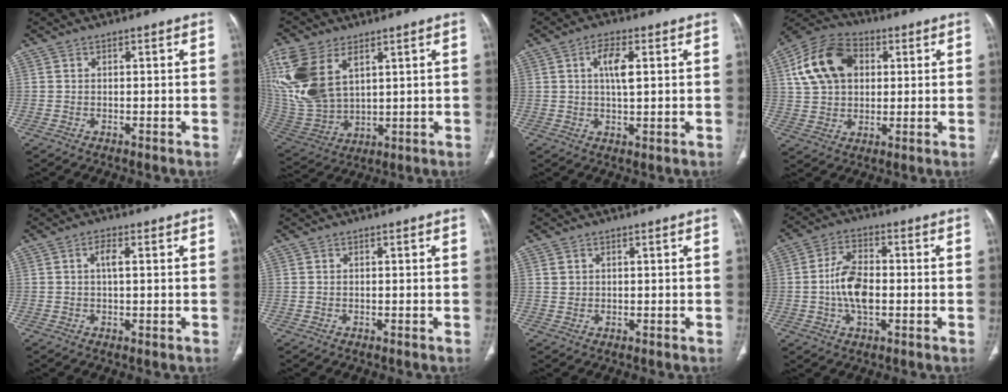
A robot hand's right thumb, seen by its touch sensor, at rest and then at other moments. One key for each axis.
{"total": 17.8, "fx": 7.0, "fy": 10.5, "fz": 12.6, "tx": -0.285, "ty": -0.019, "tz": 0.151}
{"total": 5.6, "fx": 1.4, "fy": 1.9, "fz": 5.1, "tx": -0.092, "ty": -0.005, "tz": 0.024}
{"total": 15.0, "fx": 3.9, "fy": 10.7, "fz": 9.7, "tx": -0.163, "ty": 0.014, "tz": 0.064}
{"total": 3.0, "fx": 0.5, "fy": 0.9, "fz": 2.8, "tx": -0.056, "ty": 0.000, "tz": 0.009}
{"total": 0.0}
{"total": 1.3, "fx": 0.5, "fy": 1.1, "fz": 0.4, "tx": -0.004, "ty": -0.001, "tz": 0.011}
{"total": 8.8, "fx": -1.1, "fy": 4.7, "fz": 7.3, "tx": -0.135, "ty": 0.013, "tz": -0.024}